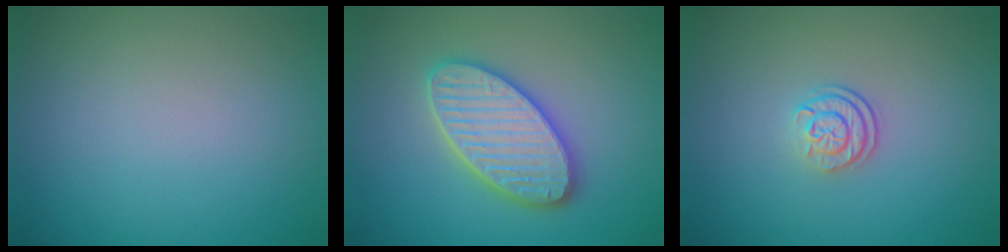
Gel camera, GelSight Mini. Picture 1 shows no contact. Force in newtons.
{"total": 5.8, "press": 5.8, "slide": 0.6}
{"total": 2.4, "press": 1.7, "slide": 1.7}